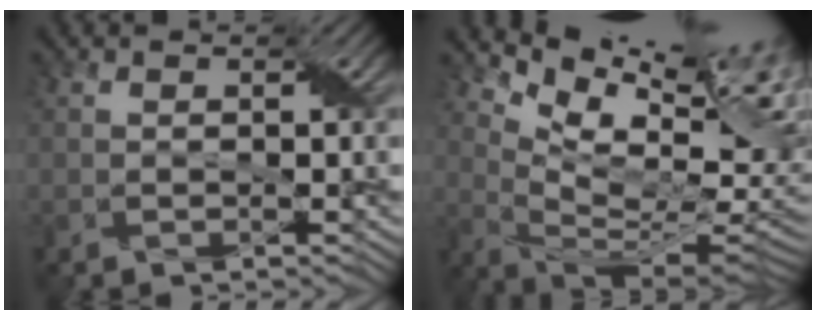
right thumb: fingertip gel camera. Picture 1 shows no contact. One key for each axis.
{"total": 15.6, "fx": 8.7, "fy": 6.1, "fz": 11.4, "tx": -0.192, "ty": 0.010, "tz": 0.144}